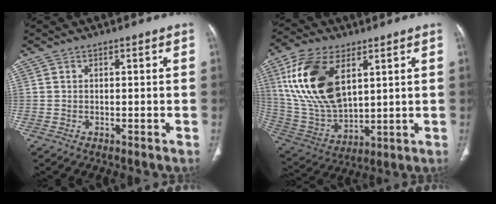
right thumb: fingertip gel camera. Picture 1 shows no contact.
{"total": 19.7, "force": [6.9, 10.6, 15.1], "torque": [-0.288, -0.024, 0.142]}